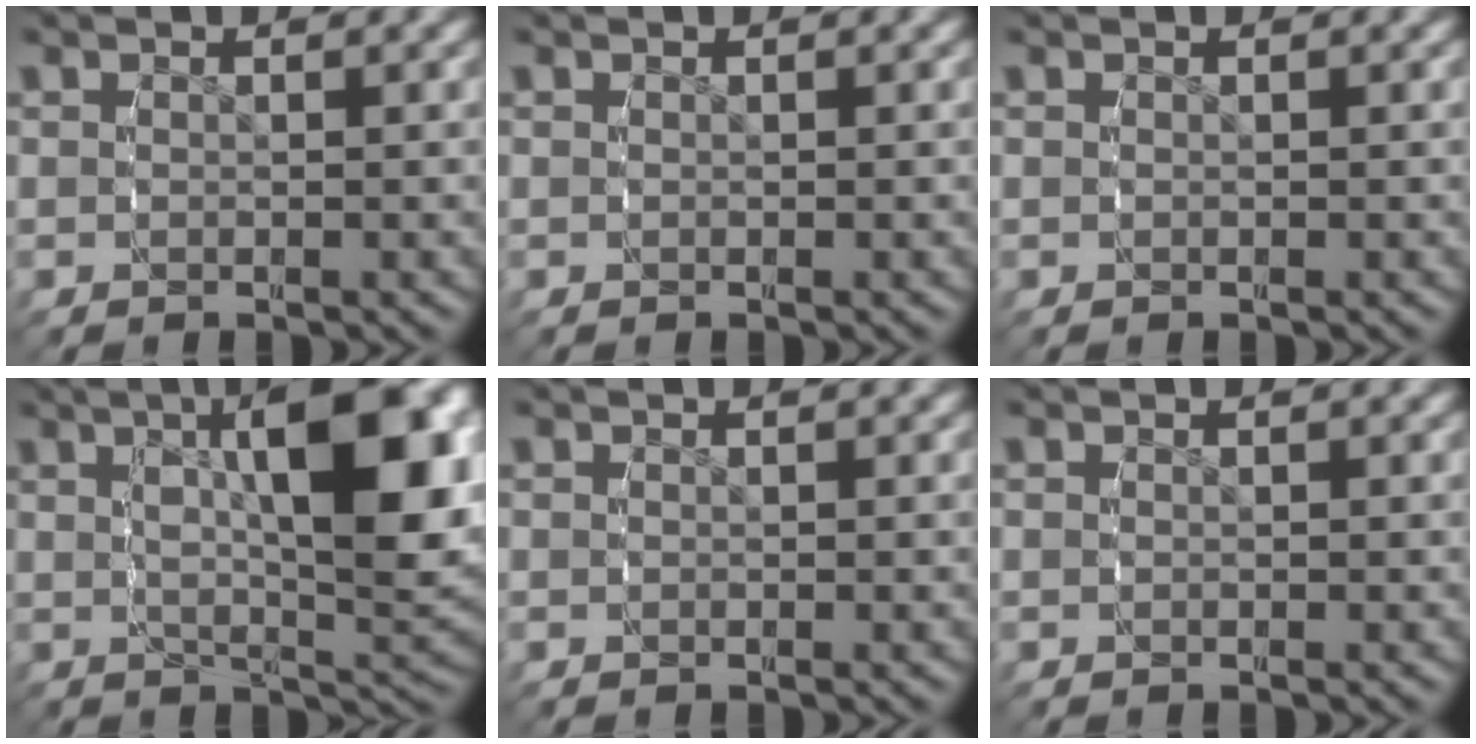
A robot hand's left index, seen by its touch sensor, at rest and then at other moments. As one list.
[{"total": 0.0}, {"total": 0.0}, {"total": 11.5, "force": [2.4, 3.7, 10.6], "torque": [-0.150, 0.007, 0.042]}, {"total": 0.0}, {"total": 0.0}]